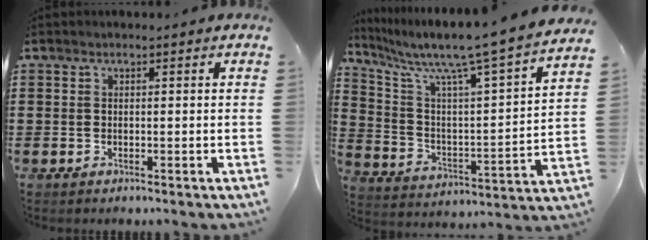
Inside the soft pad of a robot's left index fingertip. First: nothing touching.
{"total": 8.6, "force": [7.4, -0.2, 4.4], "torque": [-0.111, -0.069, 0.113]}